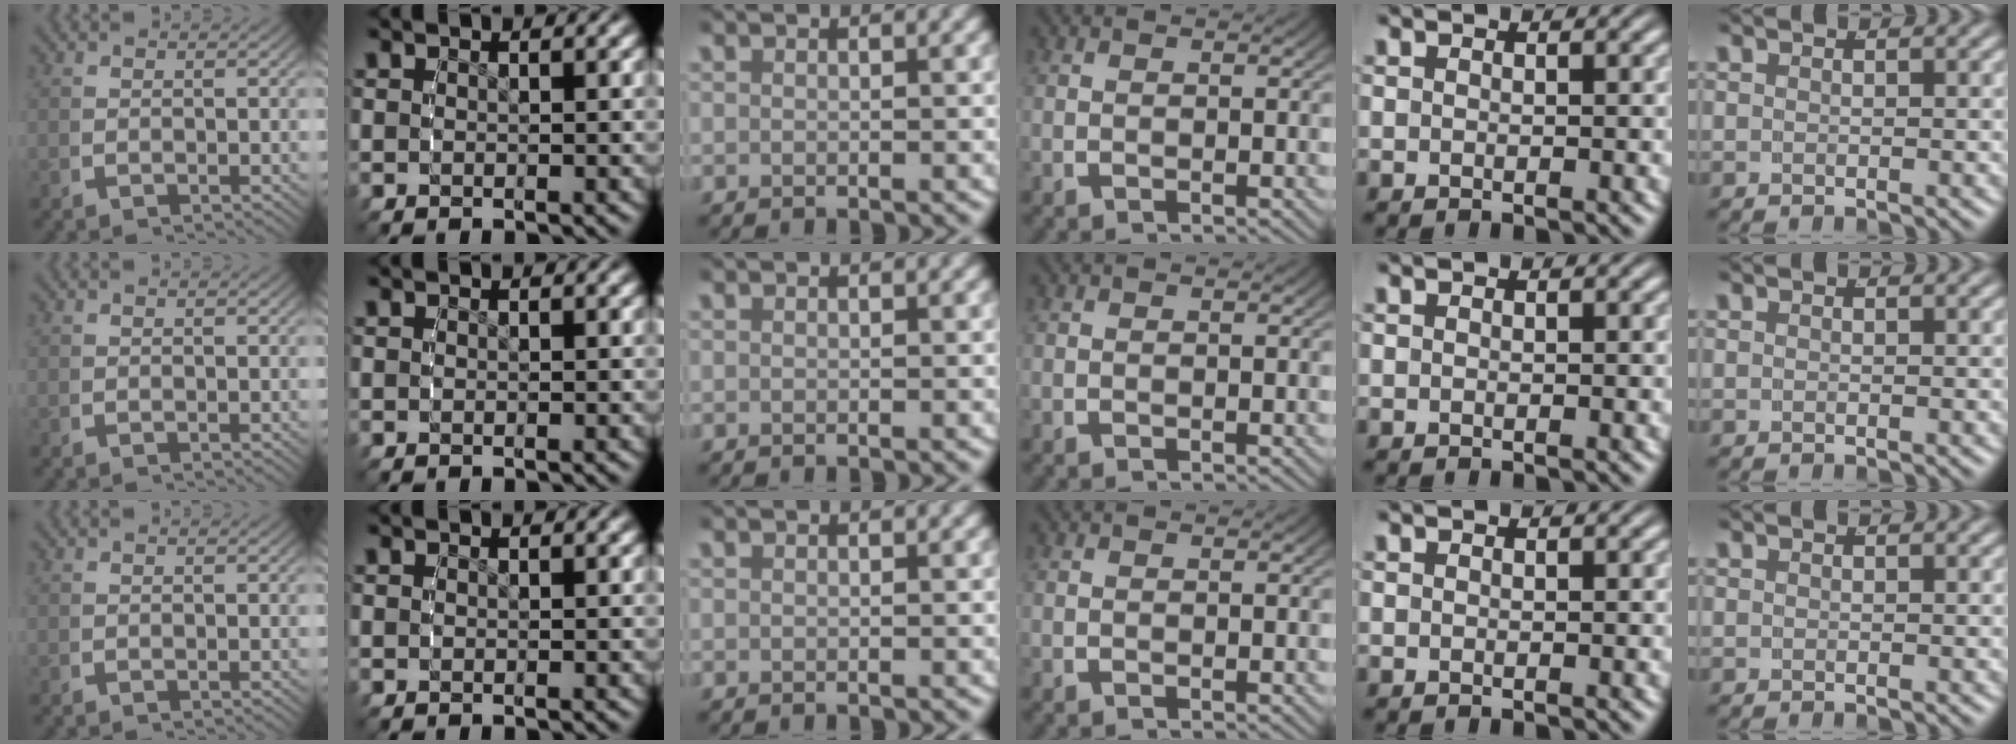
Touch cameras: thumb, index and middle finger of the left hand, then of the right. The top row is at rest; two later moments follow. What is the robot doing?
{"motion": "reach", "object": "plastic wrap"}